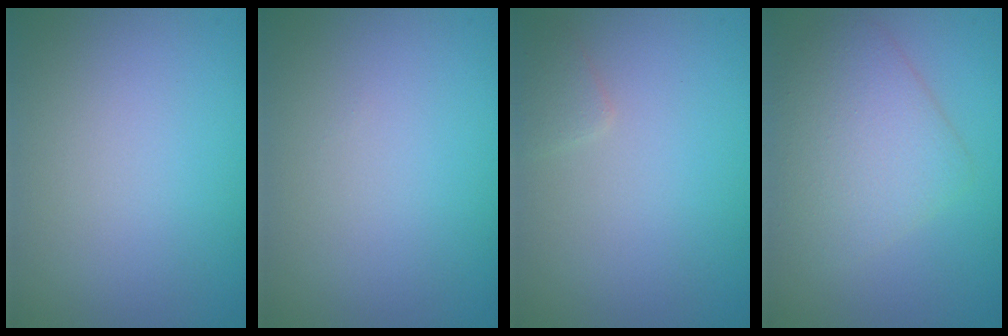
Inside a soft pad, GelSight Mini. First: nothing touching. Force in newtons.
{"total": 0.0}
{"total": 0.9, "press": 0.9, "slide": 0.1}
{"total": 4.5, "press": 4.5, "slide": 0.2}